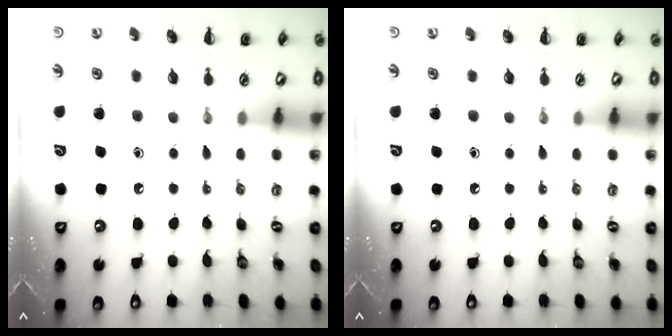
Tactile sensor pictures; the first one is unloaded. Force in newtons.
{"total": 0.0}